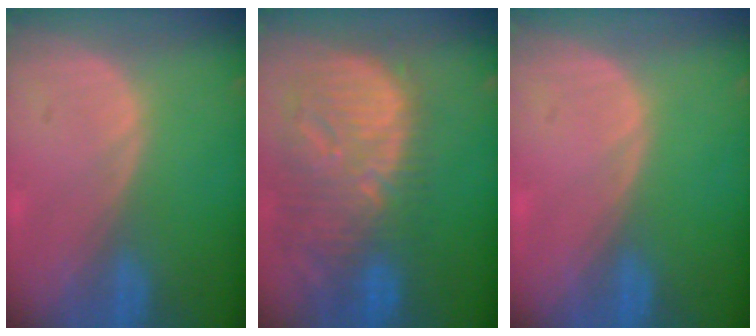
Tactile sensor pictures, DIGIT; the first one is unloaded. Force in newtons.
{"total": 13.3, "press": 11.6, "slide": 6.5}
{"total": 0.0}